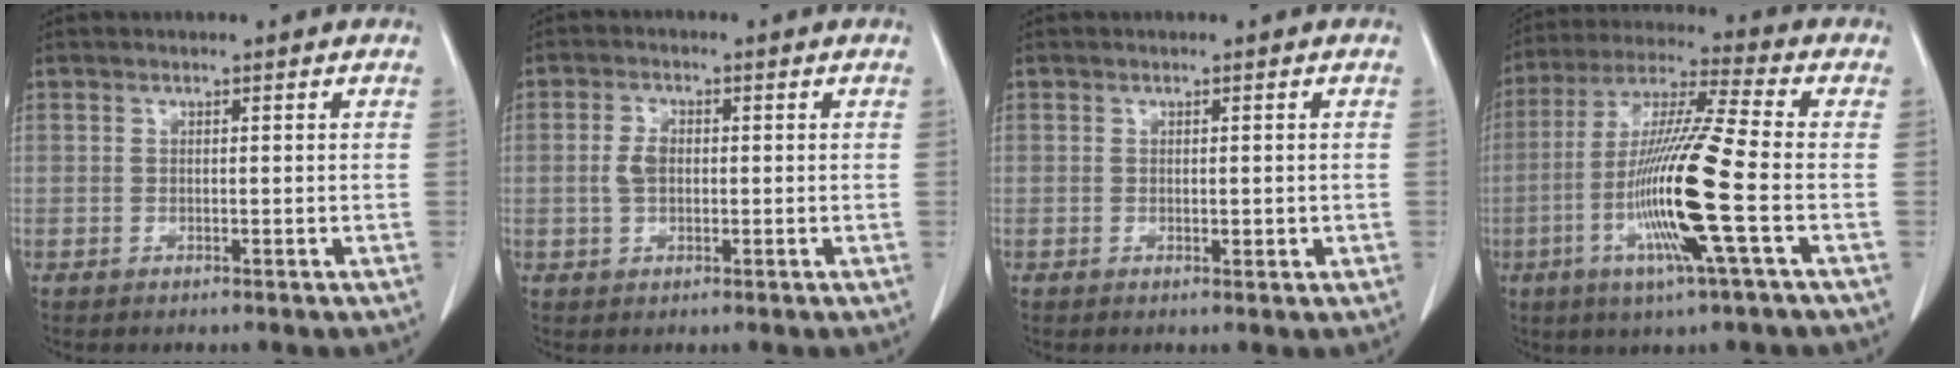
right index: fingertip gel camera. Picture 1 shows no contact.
{"total": 3.1, "force": [0.0, 1.9, 2.4], "torque": [-0.056, 0.008, -0.002]}
{"total": 1.3, "force": [0.0, 0.7, 1.1], "torque": [-0.009, -0.001, 0.005]}
{"total": 15.7, "force": [-4.0, -0.6, 15.1], "torque": [-0.304, -0.013, -0.084]}